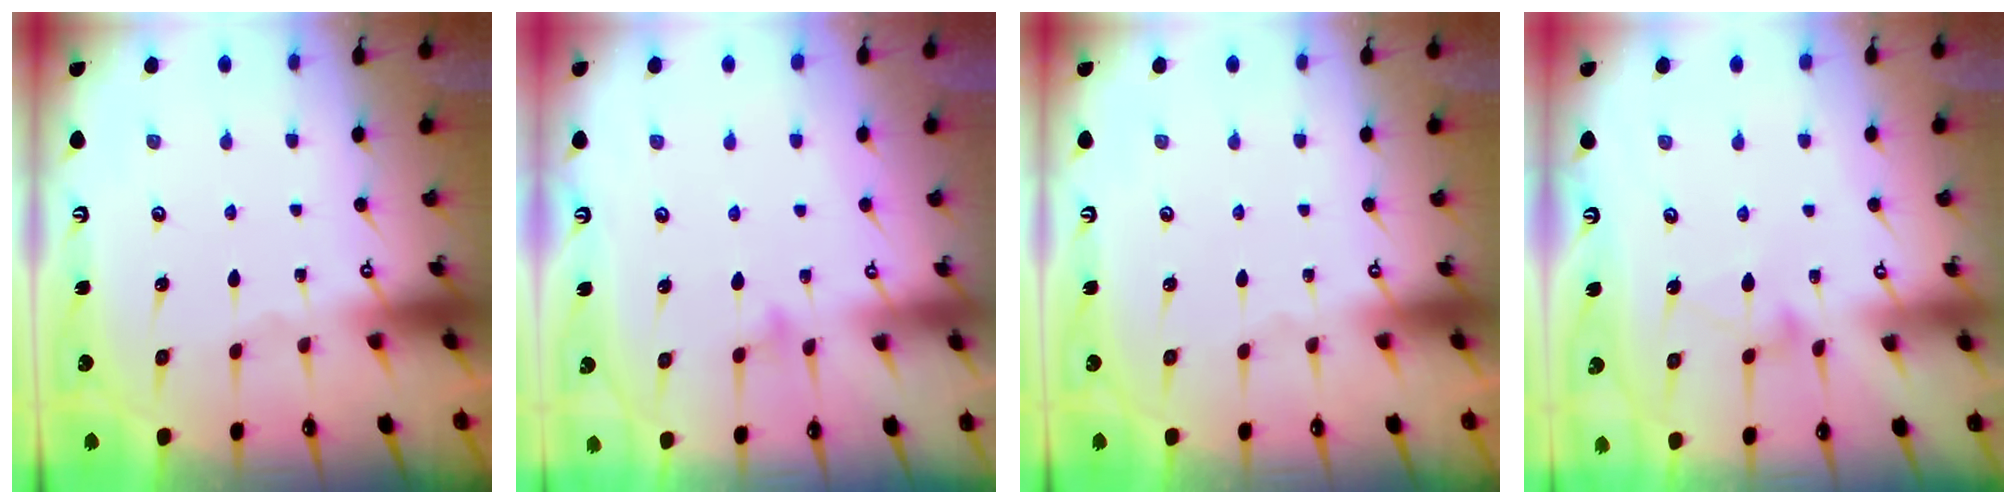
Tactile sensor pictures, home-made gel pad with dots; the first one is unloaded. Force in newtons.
{"total": 4.9, "press": 4.9, "slide": 0.6}
{"total": 0.0}
{"total": 7.1, "press": 7.1, "slide": 0.5}